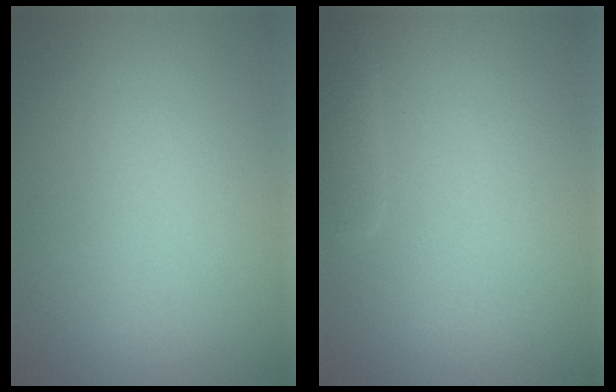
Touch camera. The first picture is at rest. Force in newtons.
{"total": 1.4, "press": 1.4, "slide": 0.2}